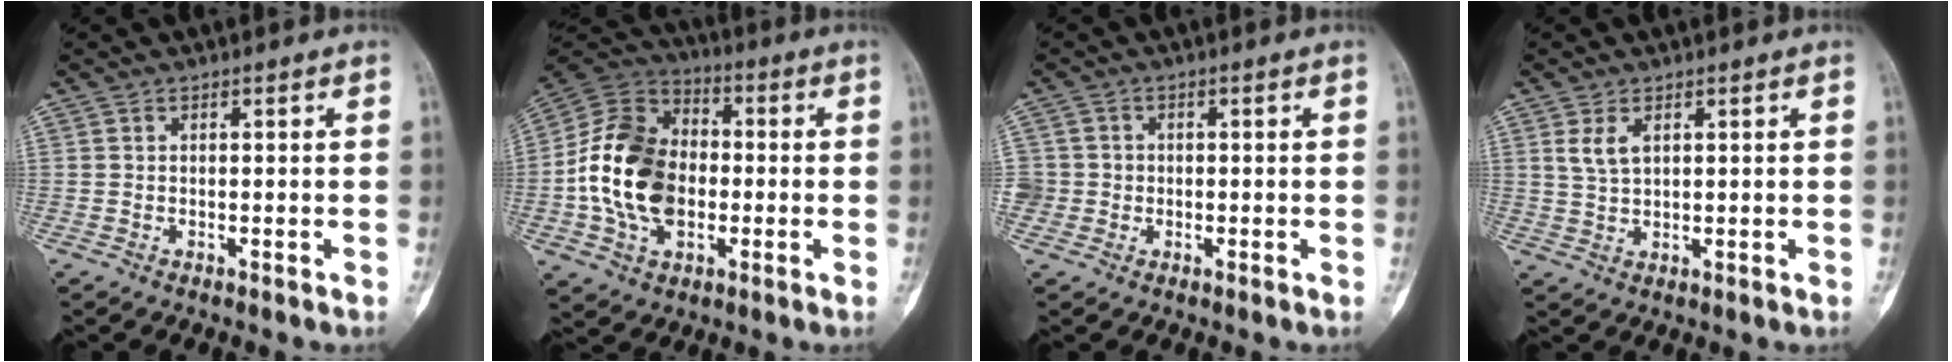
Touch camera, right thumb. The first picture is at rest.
{"total": 18.0, "force": [-2.3, 12.9, 12.4], "torque": [-0.210, 0.025, -0.043]}
{"total": 3.4, "force": [-0.4, 3.4, 0.1], "torque": [0.023, 0.010, -0.010]}
{"total": 3.4, "force": [1.5, 1.8, 2.5], "torque": [-0.048, -0.004, 0.036]}